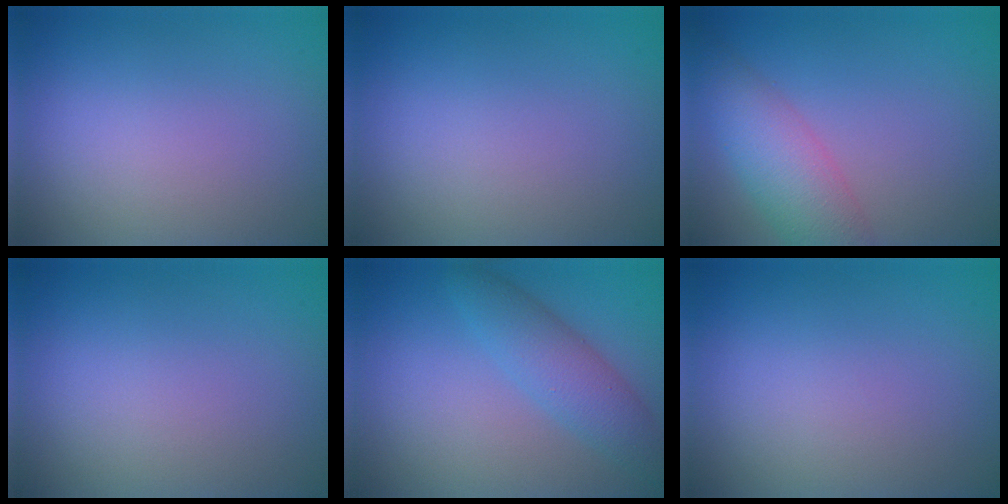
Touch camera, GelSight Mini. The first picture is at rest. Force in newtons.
{"total": 0.0}
{"total": 5.0, "press": 5.0, "slide": 0.2}
{"total": 0.0}
{"total": 3.9, "press": 3.9, "slide": 0.0}
{"total": 0.0}